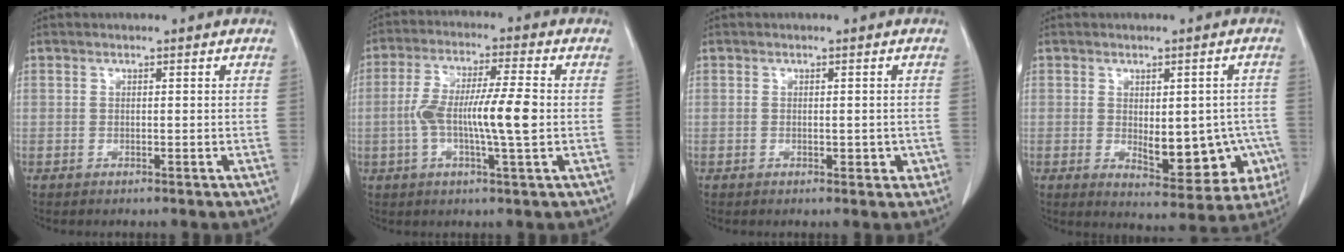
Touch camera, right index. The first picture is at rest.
{"total": 10.0, "force": [-1.0, 0.8, 9.9], "torque": [-0.189, 0.009, -0.024]}
{"total": 1.9, "force": [-0.3, 1.2, 1.4], "torque": [-0.010, 0.002, 0.001]}
{"total": 10.7, "force": [-2.0, 5.2, 9.1], "torque": [-0.104, 0.004, -0.010]}